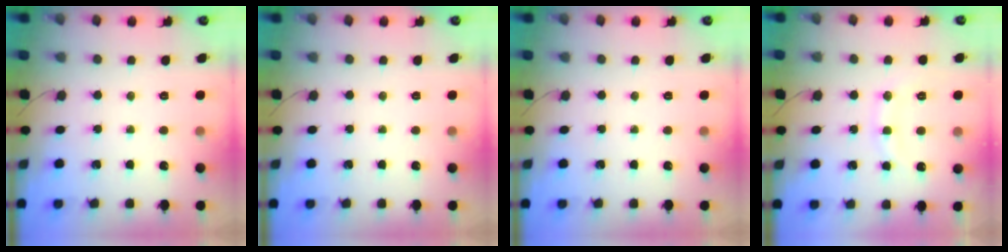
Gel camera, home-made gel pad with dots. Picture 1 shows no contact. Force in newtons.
{"total": 0.0}
{"total": 0.0}
{"total": 8.5, "press": 8.5, "slide": 0.8}